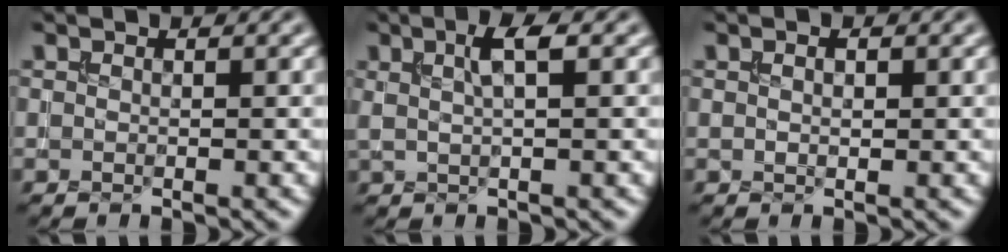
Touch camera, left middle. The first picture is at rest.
{"total": 2.7, "force": [1.0, 0.6, 2.4], "torque": [-0.045, 0.006, 0.017]}
{"total": 0.9, "force": [0.4, 0.4, 0.7], "torque": [-0.012, 0.001, 0.007]}